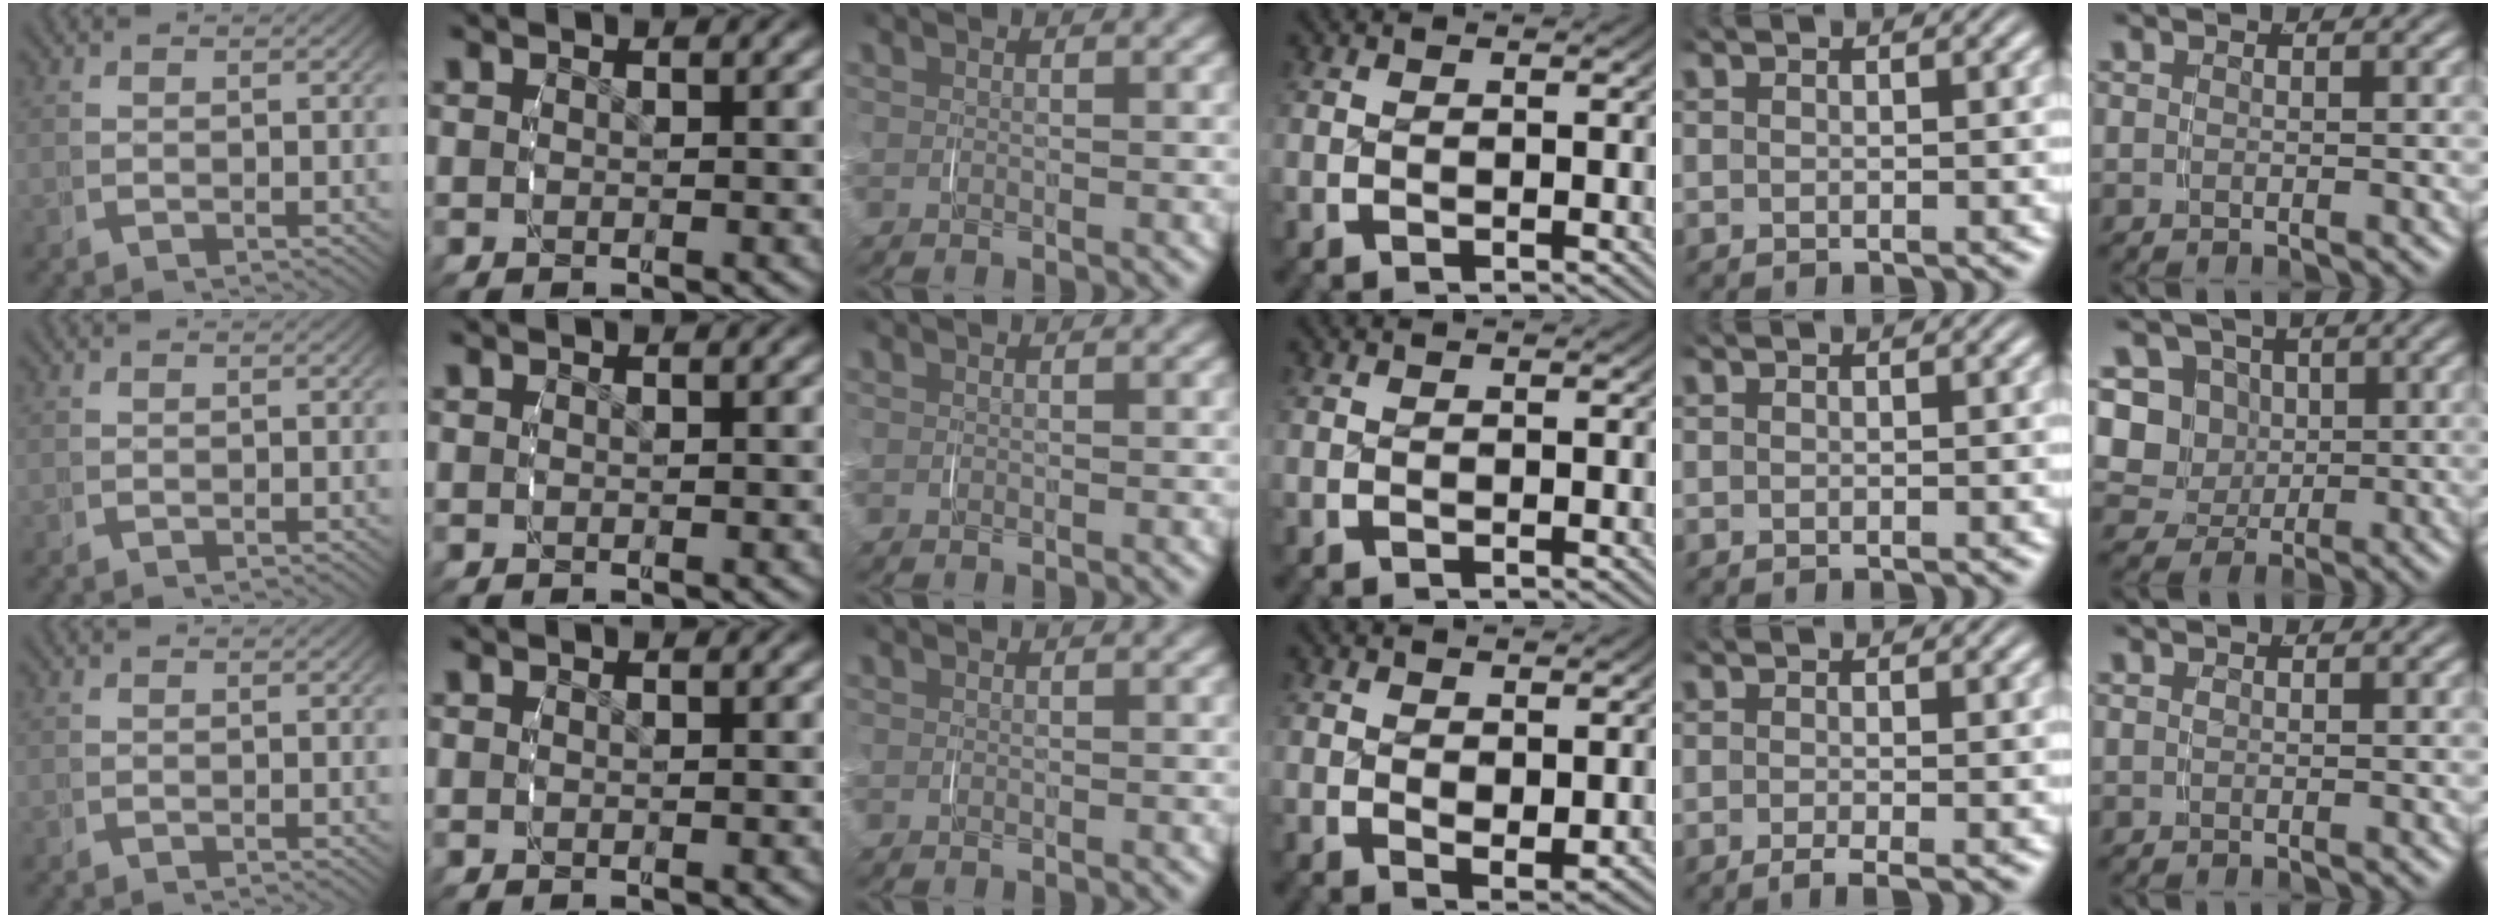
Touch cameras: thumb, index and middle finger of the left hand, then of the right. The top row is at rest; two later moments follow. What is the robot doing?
{"motion": "grasp_and_lifting", "object": "toothpaste"}